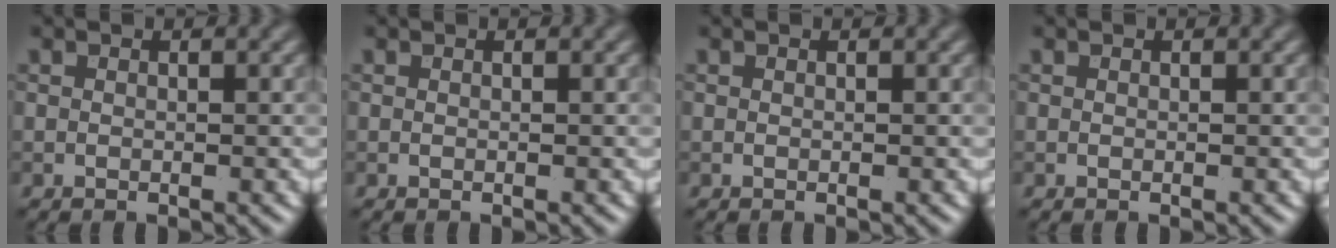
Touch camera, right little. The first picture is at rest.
{"total": 0.0}
{"total": 0.0}
{"total": 0.0}